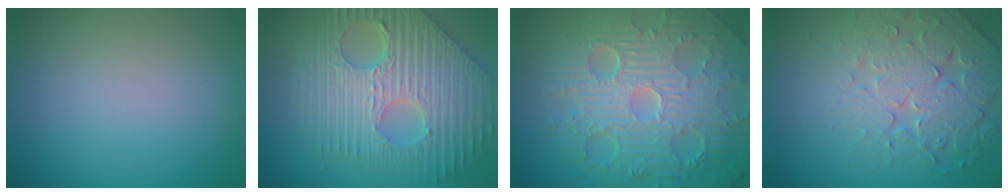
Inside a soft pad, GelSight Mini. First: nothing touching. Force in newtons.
{"total": 9.6, "press": 6.9, "slide": 6.7}
{"total": 11.8, "press": 7.5, "slide": 9.0}
{"total": 4.8, "press": 4.7, "slide": 1.1}